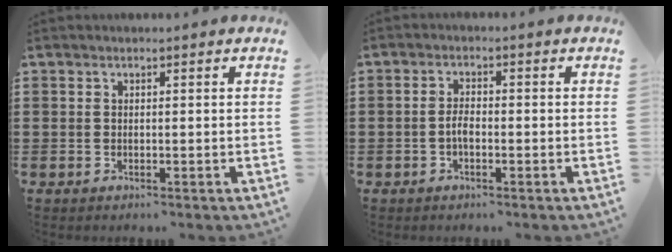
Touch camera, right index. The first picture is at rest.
{"total": 3.6, "force": [-1.3, 1.3, 3.1], "torque": [-0.070, 0.001, -0.028]}